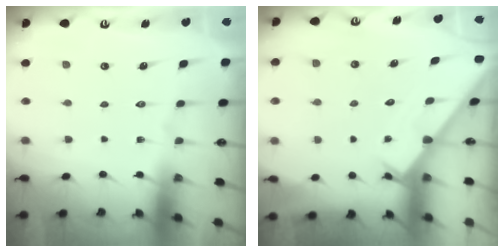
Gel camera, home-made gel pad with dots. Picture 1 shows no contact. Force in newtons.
{"total": 2.6, "press": 2.6, "slide": 0.2}